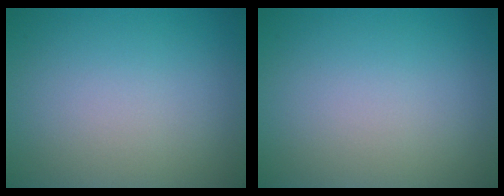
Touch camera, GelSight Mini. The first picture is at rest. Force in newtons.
{"total": 0.0}